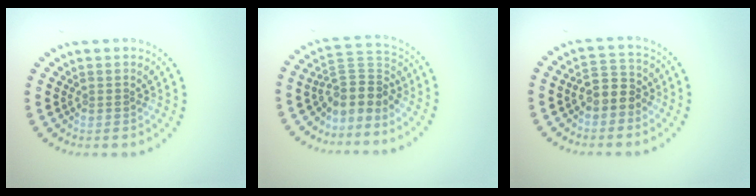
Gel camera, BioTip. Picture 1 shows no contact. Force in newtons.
{"total": 3.5, "press": 2.4, "slide": 2.5}
{"total": 2.9, "press": 2.7, "slide": 1.0}